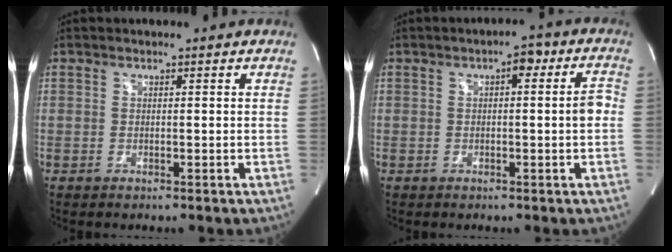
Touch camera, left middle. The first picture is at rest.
{"total": 5.5, "force": [0.4, 1.3, 5.4], "torque": [-0.072, 0.022, 0.002]}